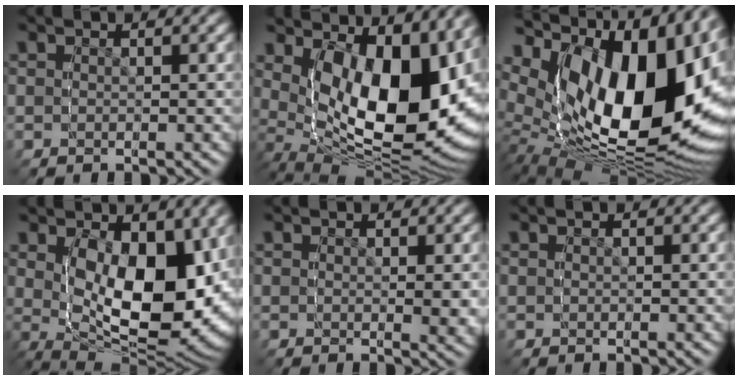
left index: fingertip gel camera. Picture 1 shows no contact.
{"total": 18.2, "force": [0.3, 11.0, 14.5], "torque": [-0.251, -0.044, 0.017]}
{"total": 22.9, "force": [-1.4, 13.7, 18.3], "torque": [-0.328, -0.039, -0.003]}
{"total": 14.4, "force": [-0.4, 8.0, 11.9], "torque": [-0.209, -0.052, 0.013]}
{"total": 1.1, "force": [0.5, 0.0, 0.9], "torque": [-0.006, -0.004, 0.007]}
{"total": 0.0}